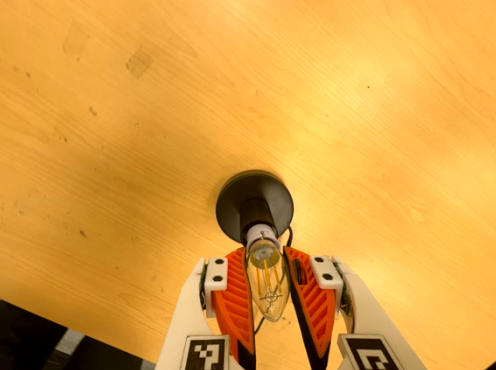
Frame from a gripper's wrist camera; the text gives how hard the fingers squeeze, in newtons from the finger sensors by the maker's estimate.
{"total": 10.8, "left": 9.8, "right": 11.8}